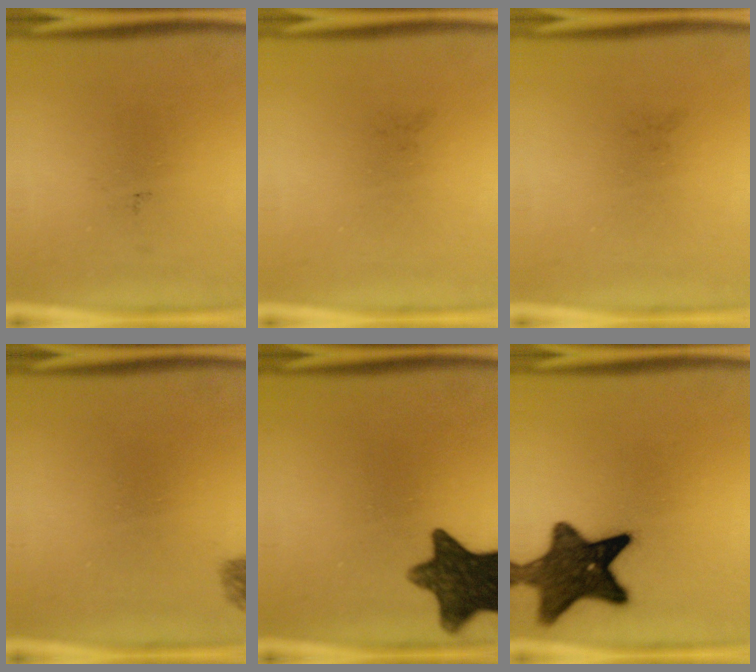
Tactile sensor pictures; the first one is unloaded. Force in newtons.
{"total": 0.0}
{"total": 0.0}
{"total": 1.4}
{"total": 12.5}
{"total": 13.5}